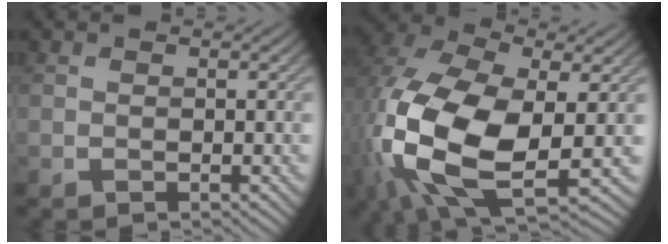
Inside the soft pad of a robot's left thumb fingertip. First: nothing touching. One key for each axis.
{"total": 17.1, "fx": -2.7, "fy": 9.5, "fz": 13.9, "tx": -0.331, "ty": -0.026, "tz": -0.038}